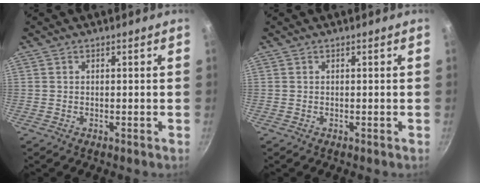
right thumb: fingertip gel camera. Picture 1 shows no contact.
{"total": 0.0}